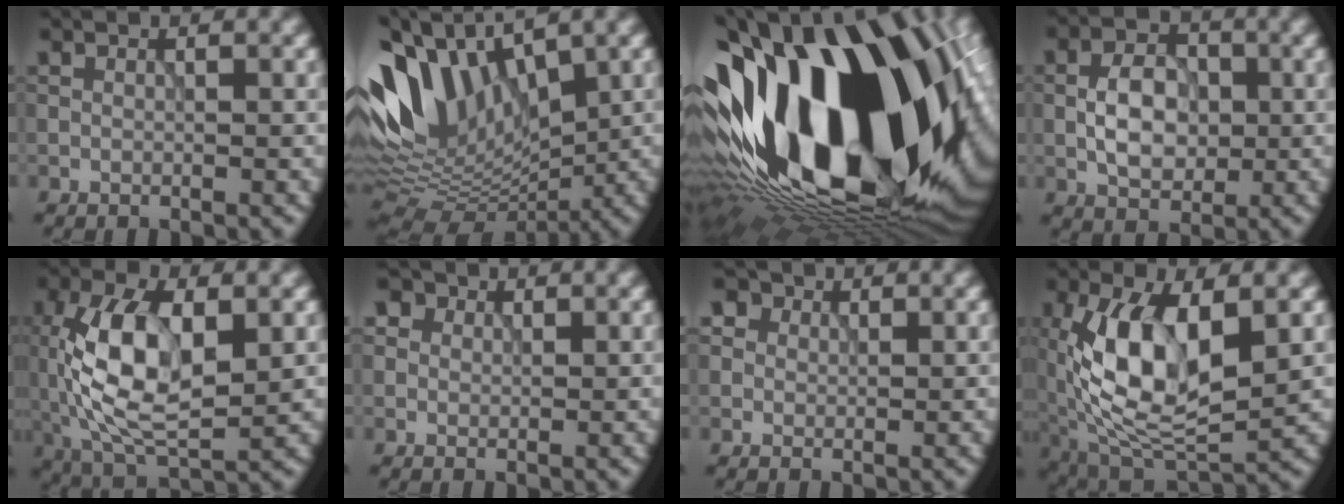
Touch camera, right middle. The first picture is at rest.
{"total": 12.6, "force": [3.1, 7.3, 9.7], "torque": [-0.218, 0.017, 0.052]}
{"total": 22.0, "force": [-1.9, 13.0, 17.7], "torque": [-0.307, -0.027, -0.026]}
{"total": 4.4, "force": [-0.7, 3.0, 3.2], "torque": [-0.054, 0.005, -0.014]}
{"total": 9.3, "force": [0.0, 4.5, 8.1], "torque": [-0.166, 0.001, 0.003]}
{"total": 3.3, "force": [2.0, 2.3, 1.2], "torque": [-0.037, 0.007, 0.025]}
{"total": 3.7, "force": [2.2, 2.6, 1.4], "torque": [-0.043, 0.009, 0.028]}
{"total": 10.4, "force": [0.1, 4.9, 9.2], "torque": [-0.187, -0.001, 0.002]}